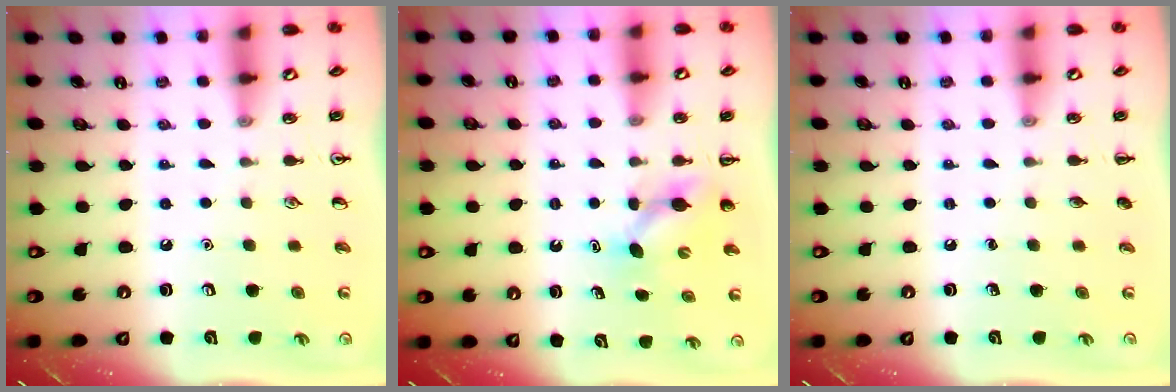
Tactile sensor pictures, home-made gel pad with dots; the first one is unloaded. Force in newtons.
{"total": 4.3, "press": 4.1, "slide": 1.2}
{"total": 0.0}